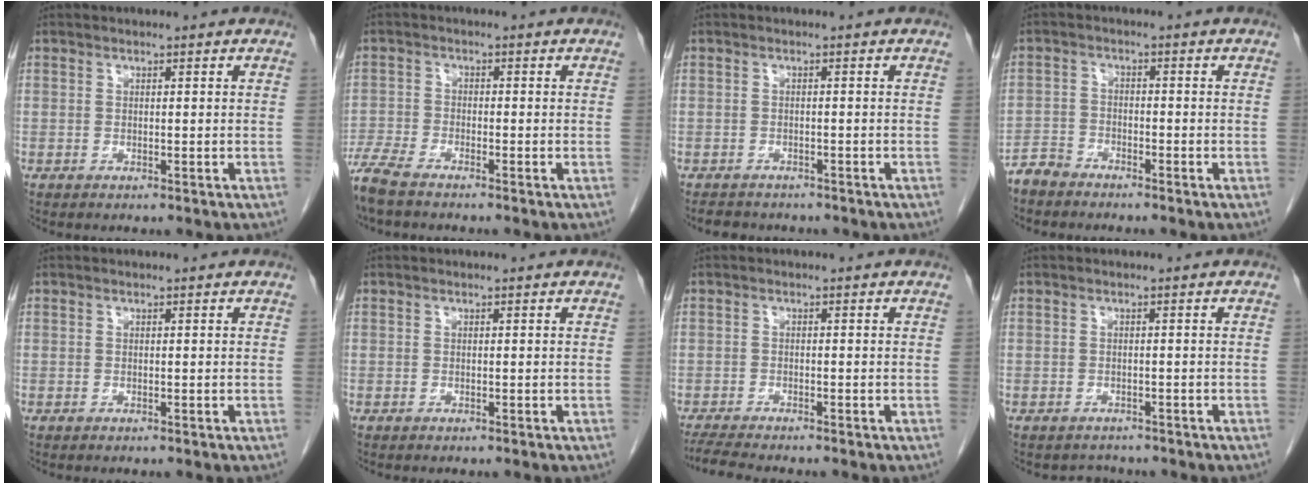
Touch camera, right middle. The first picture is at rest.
{"total": 5.8, "force": [-5.0, 0.9, 2.8], "torque": [-0.061, -0.014, -0.098]}
{"total": 4.2, "force": [-3.7, 1.7, 1.0], "torque": [-0.017, -0.004, -0.050]}
{"total": 3.1, "force": [-2.9, 0.9, 0.2], "torque": [-0.004, -0.003, -0.058]}
{"total": 0.0}
{"total": 0.0}
{"total": 4.5, "force": [-4.2, -0.3, 1.8], "torque": [-0.035, -0.020, -0.072]}
{"total": 1.9, "force": [-1.6, 0.8, -0.3], "torque": [-0.001, -0.003, -0.026]}